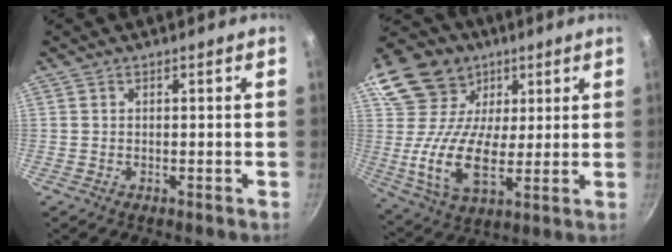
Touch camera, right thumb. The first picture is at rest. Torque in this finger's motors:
{"motor_torque": [0.25, 3.94, 1.70, 0.30, 0.22]}